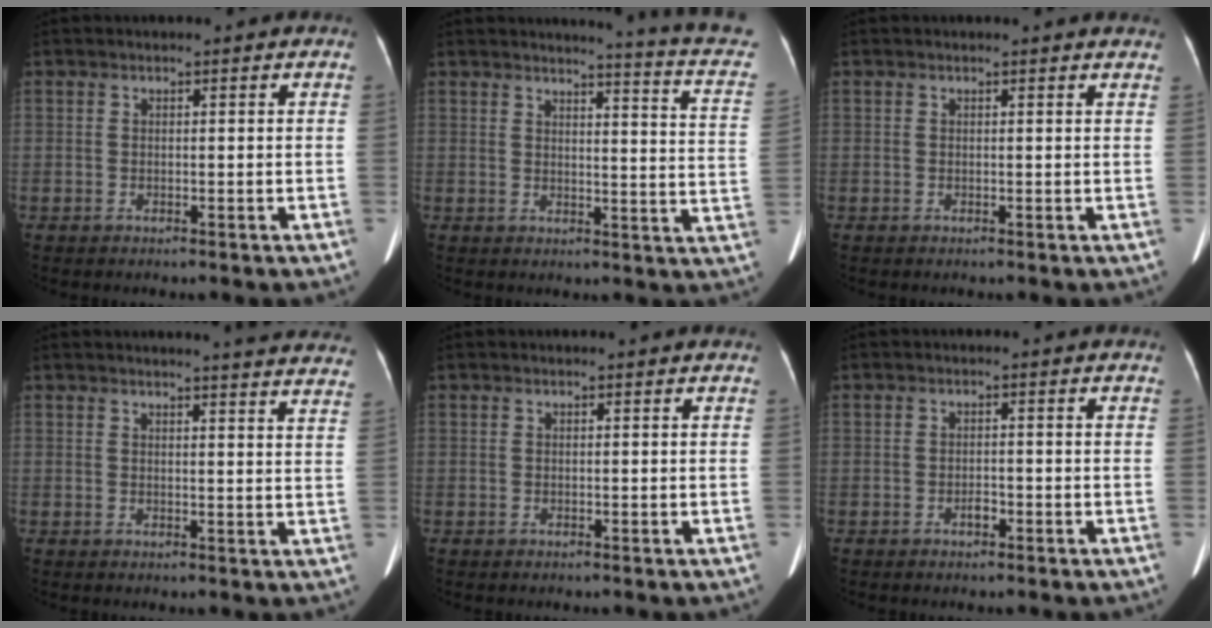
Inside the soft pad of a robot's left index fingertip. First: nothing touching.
{"total": 11.4, "force": [10.1, -0.5, 5.3], "torque": [-0.065, -0.073, 0.085]}
{"total": 2.7, "force": [2.6, 0.4, 0.6], "torque": [-0.012, 0.002, 0.013]}
{"total": 14.4, "force": [13.8, 0.5, 4.0], "torque": [-0.034, -0.057, 0.133]}
{"total": 0.0}
{"total": 1.3, "force": [-0.8, 0.6, 0.8], "torque": [-0.012, 0.002, -0.010]}